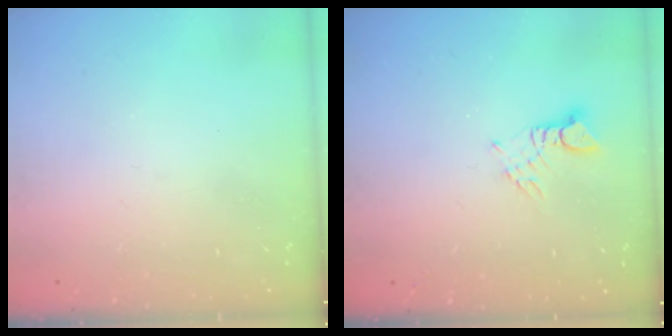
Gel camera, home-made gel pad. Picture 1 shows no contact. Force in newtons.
{"total": 2.9, "press": 2.9, "slide": 0.2}